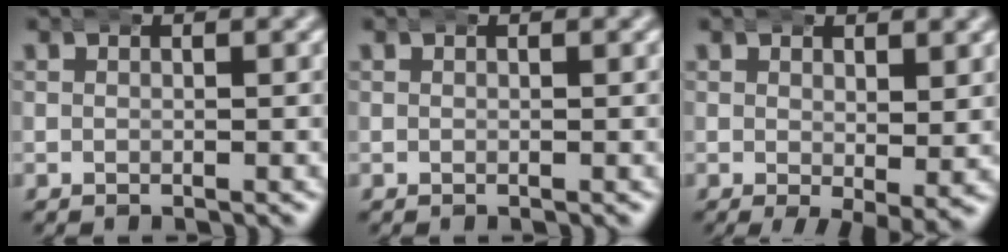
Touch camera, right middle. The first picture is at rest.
{"total": 0.0}
{"total": 2.5, "force": [0.0, 0.7, 2.4], "torque": [-0.022, -0.018, 0.005]}